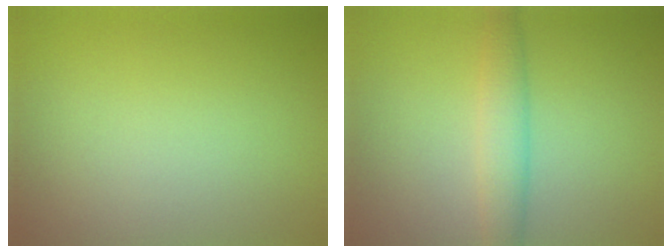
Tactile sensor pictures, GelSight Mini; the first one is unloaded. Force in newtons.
{"total": 2.9, "press": 2.9, "slide": 0.1}